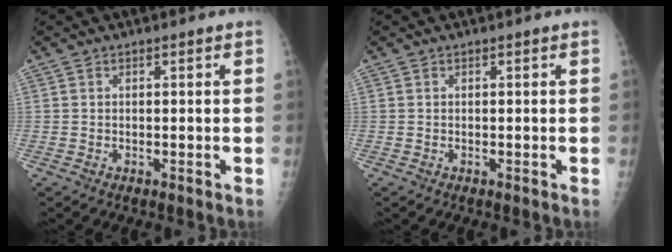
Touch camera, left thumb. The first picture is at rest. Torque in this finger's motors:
{"motor_torque": [-0.04, 0.04, -0.03, -0.03, 0.00]}